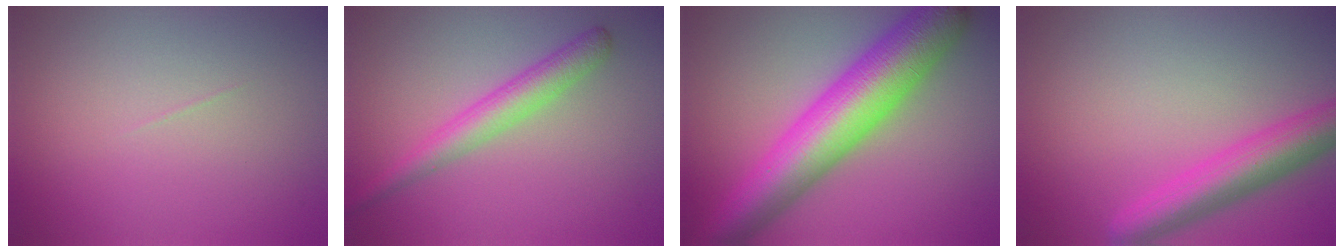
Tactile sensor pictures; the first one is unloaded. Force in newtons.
{"total": 3.2, "press": 3.2, "slide": 0.2}
{"total": 10.2, "press": 10.2, "slide": 0.2}
{"total": 5.3, "press": 5.2, "slide": 0.2}